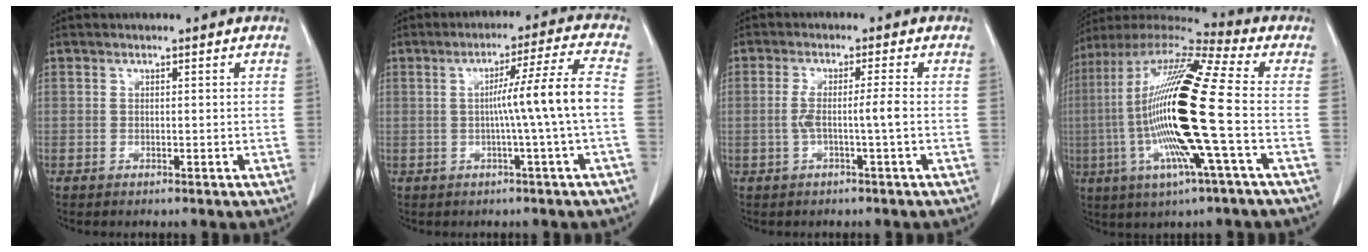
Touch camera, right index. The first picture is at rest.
{"total": 8.8, "force": [-0.8, -2.2, 8.5], "torque": [-0.132, 0.011, -0.006]}
{"total": 3.9, "force": [-0.8, -0.5, 3.8], "torque": [-0.076, 0.008, -0.009]}
{"total": 21.7, "force": [-2.8, 0.7, 21.5], "torque": [-0.443, -0.011, -0.069]}